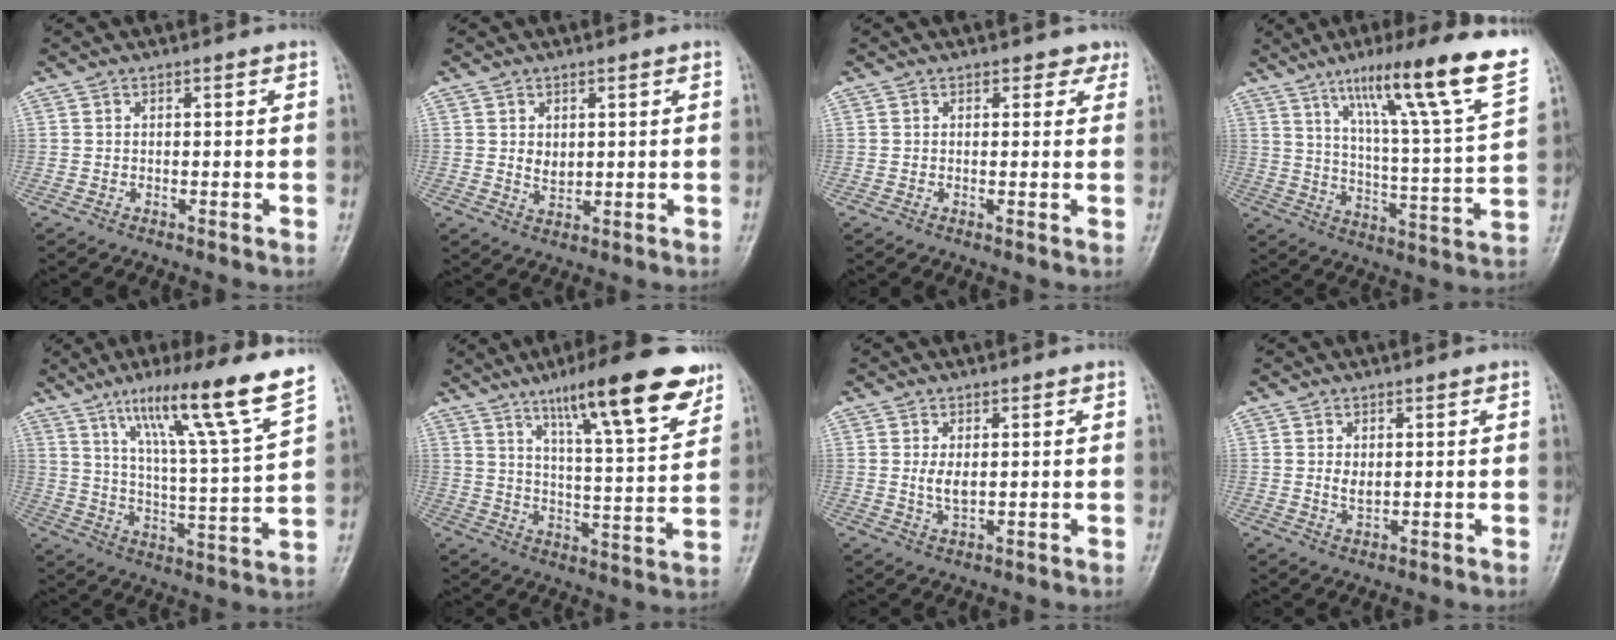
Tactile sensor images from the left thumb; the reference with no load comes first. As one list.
[{"total": 2.5, "force": [0.7, 1.8, 1.7], "torque": [-0.020, -0.008, 0.015]}, {"total": 2.0, "force": [1.4, 1.4, 0.5], "torque": [0.017, -0.005, 0.008]}, {"total": 21.8, "force": [12.9, 1.4, 17.6], "torque": [-0.248, -0.043, 0.198]}, {"total": 18.1, "force": [11.7, 0.0, 13.9], "torque": [-0.207, -0.056, 0.184]}, {"total": 19.1, "force": [12.1, 3.7, 14.2], "torque": [-0.184, -0.054, 0.186]}, {"total": 3.1, "force": [0.6, 1.7, 2.5], "torque": [-0.044, -0.010, 0.014]}, {"total": 2.3, "force": [0.5, 1.5, 1.7], "torque": [-0.025, -0.007, 0.012]}]